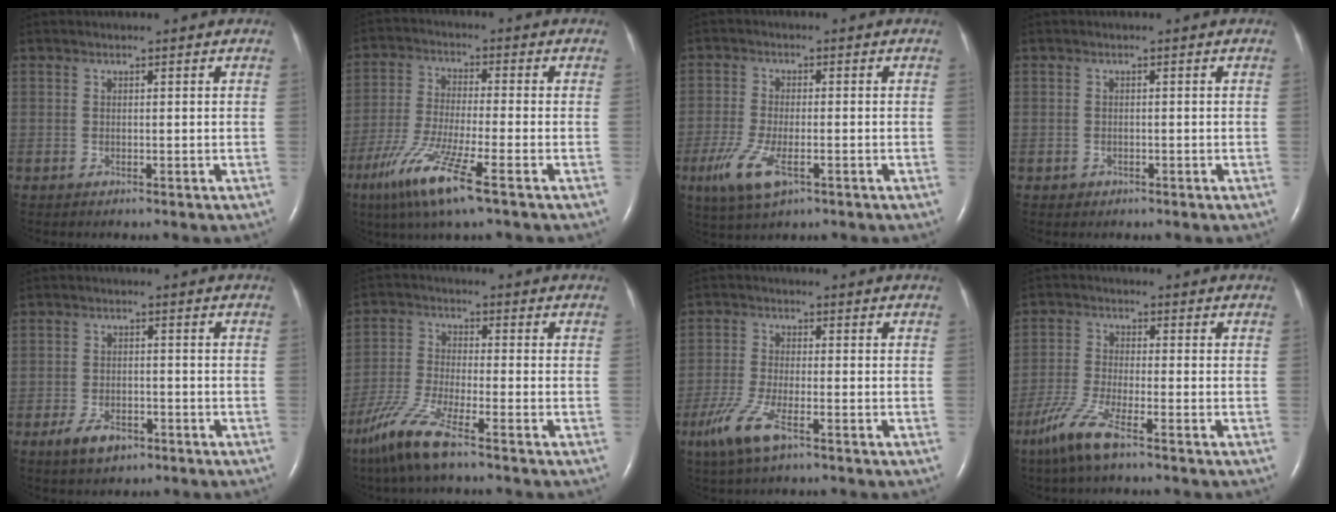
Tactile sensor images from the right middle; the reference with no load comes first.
{"total": 11.1, "force": [-6.1, 0.5, 9.3], "torque": [-0.193, -0.032, -0.118]}
{"total": 7.3, "force": [-3.3, 2.4, 6.1], "torque": [-0.132, -0.018, -0.056]}
{"total": 0.9, "force": [-0.5, 0.7, 0.1], "torque": [-0.005, 0.002, -0.007]}
{"total": 4.8, "force": [-2.9, 2.4, 3.0], "torque": [-0.060, -0.001, -0.045]}
{"total": 8.6, "force": [-6.1, 0.5, 6.1], "torque": [-0.139, -0.025, -0.128]}
{"total": 7.1, "force": [-4.0, 1.5, 5.6], "torque": [-0.131, -0.016, -0.076]}
{"total": 7.0, "force": [-4.7, 0.6, 5.1], "torque": [-0.120, -0.017, -0.098]}